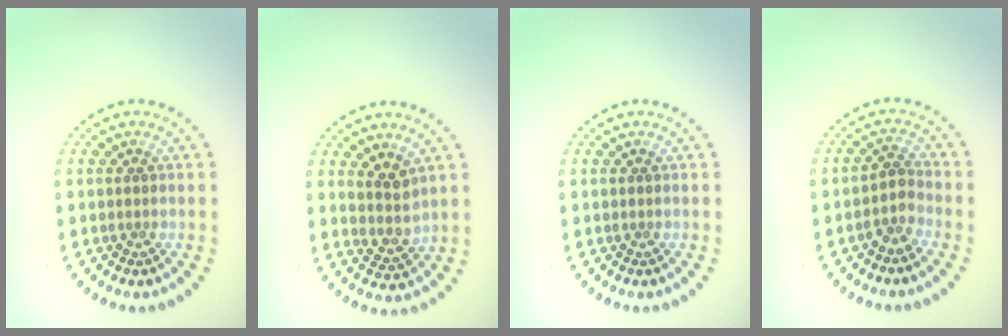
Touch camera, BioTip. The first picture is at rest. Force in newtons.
{"total": 2.5, "press": 2.0, "slide": 1.5}
{"total": 0.0}
{"total": 1.8, "press": 1.5, "slide": 1.0}